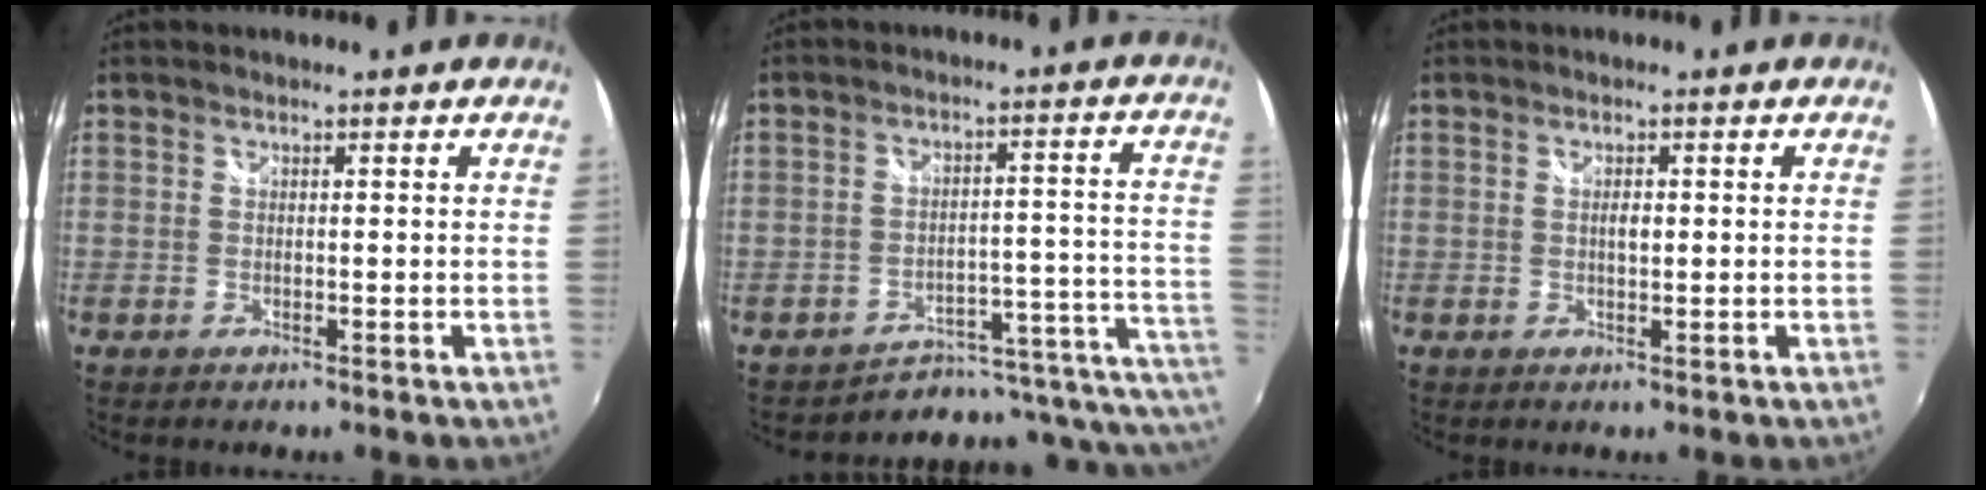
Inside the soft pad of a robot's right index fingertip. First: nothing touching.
{"total": 14.1, "force": [-10.0, 6.7, 7.5], "torque": [-0.086, 0.002, -0.126]}
{"total": 1.4, "force": [0.2, 0.6, 1.3], "torque": [-0.021, 0.001, 0.002]}